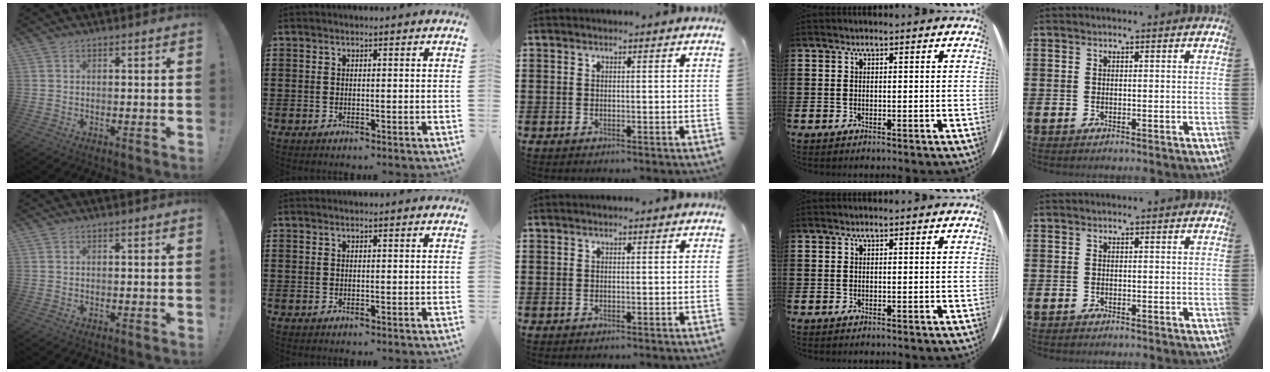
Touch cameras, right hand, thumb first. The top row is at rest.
{}